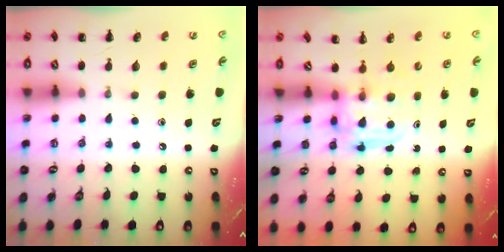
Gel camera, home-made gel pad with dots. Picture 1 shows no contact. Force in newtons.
{"total": 3.8, "press": 3.8, "slide": 0.3}